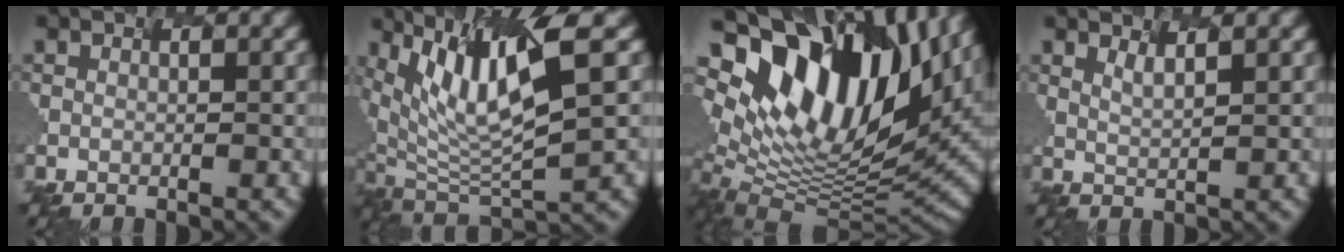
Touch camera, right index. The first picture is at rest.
{"total": 9.2, "force": [4.0, 1.9, 8.1], "torque": [-0.159, 0.004, 0.093]}
{"total": 15.7, "force": [6.8, 8.2, 11.5], "torque": [-0.223, 0.025, 0.116]}
{"total": 0.8, "force": [0.5, -0.2, 0.7], "torque": [-0.022, -0.006, 0.025]}